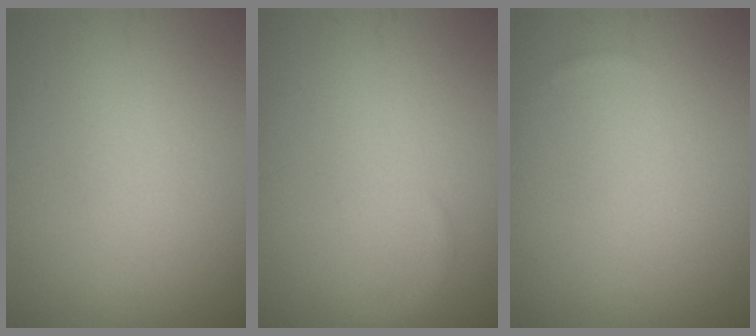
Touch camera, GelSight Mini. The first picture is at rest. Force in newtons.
{"total": 0.8, "press": 0.8, "slide": 0.0}
{"total": 0.0}